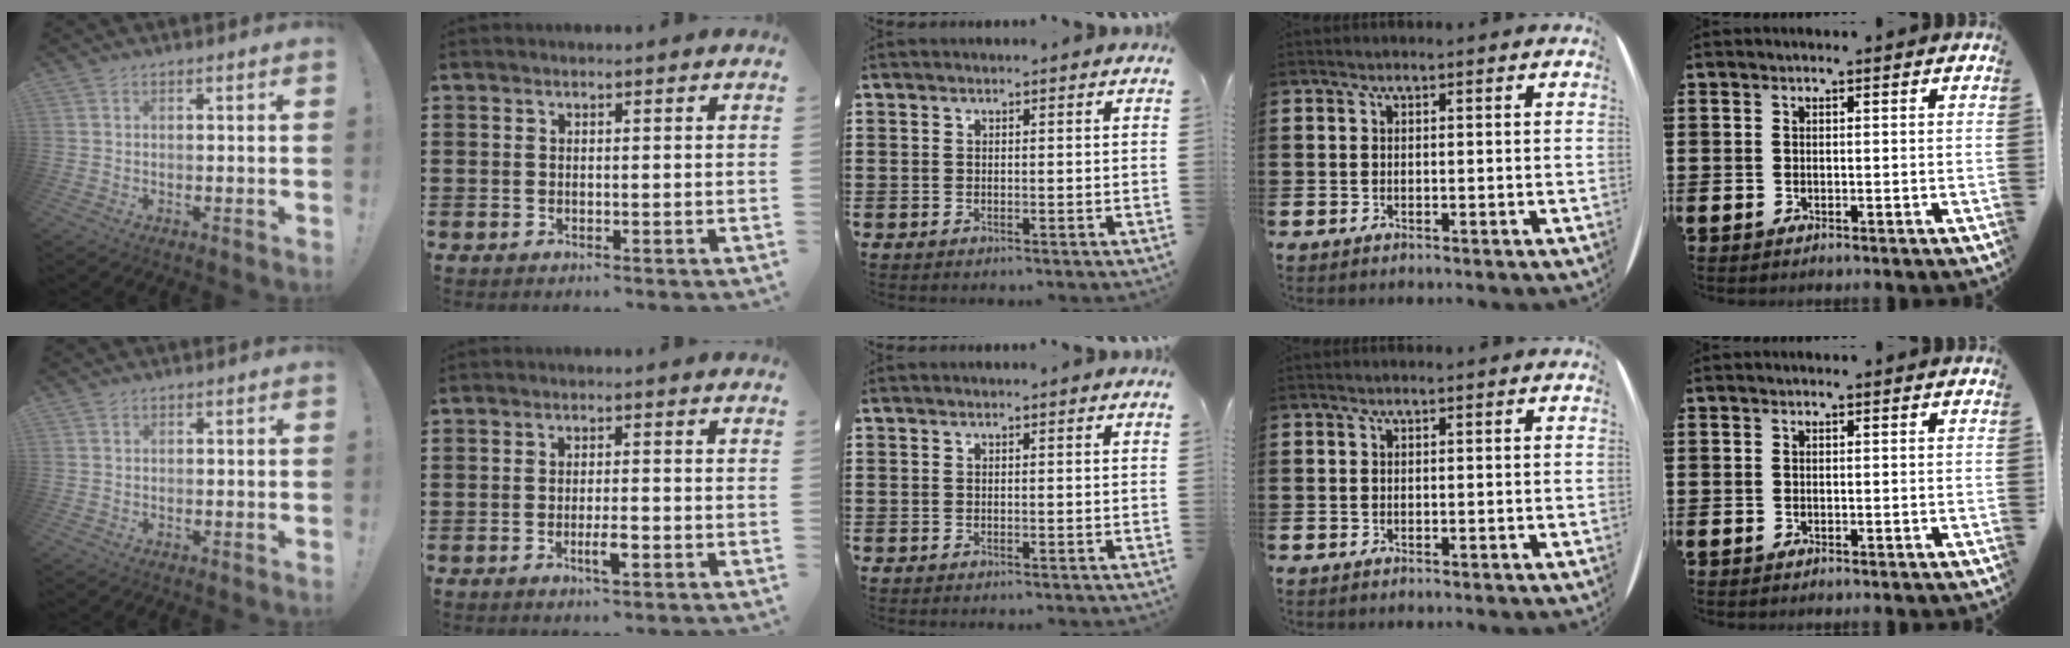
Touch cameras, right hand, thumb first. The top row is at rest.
{"index": {"total": 3.0, "force": [-1.2, 0.7, 2.7], "torque": [-0.053, 0.000, -0.024]}}